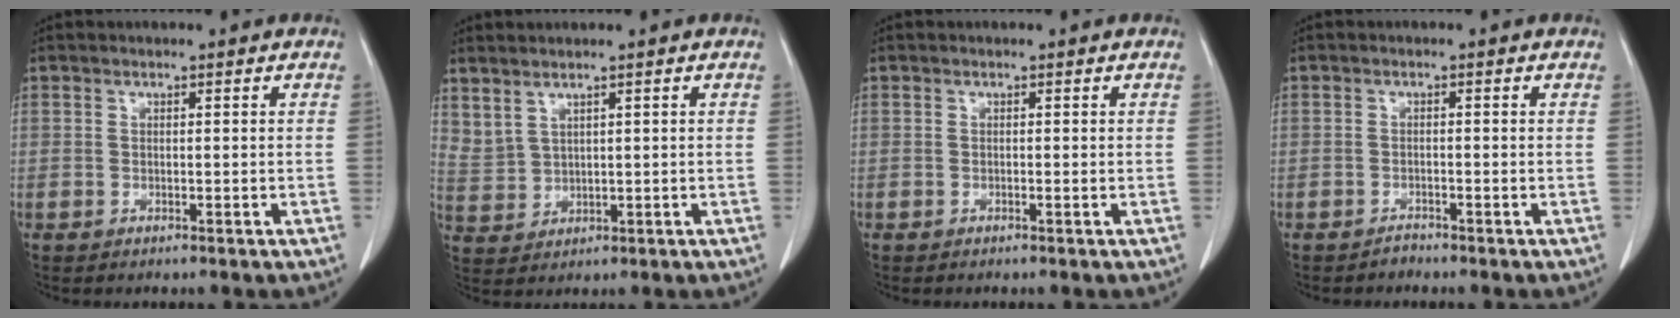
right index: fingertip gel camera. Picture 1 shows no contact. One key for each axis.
{"total": 3.4, "fx": 2.9, "fy": 1.3, "fz": 1.3, "tx": -0.031, "ty": 0.001, "tz": 0.075}
{"total": 0.0}
{"total": 0.9, "fx": -0.8, "fy": 0.3, "fz": -0.2, "tx": 0.010, "ty": 0.001, "tz": -0.015}